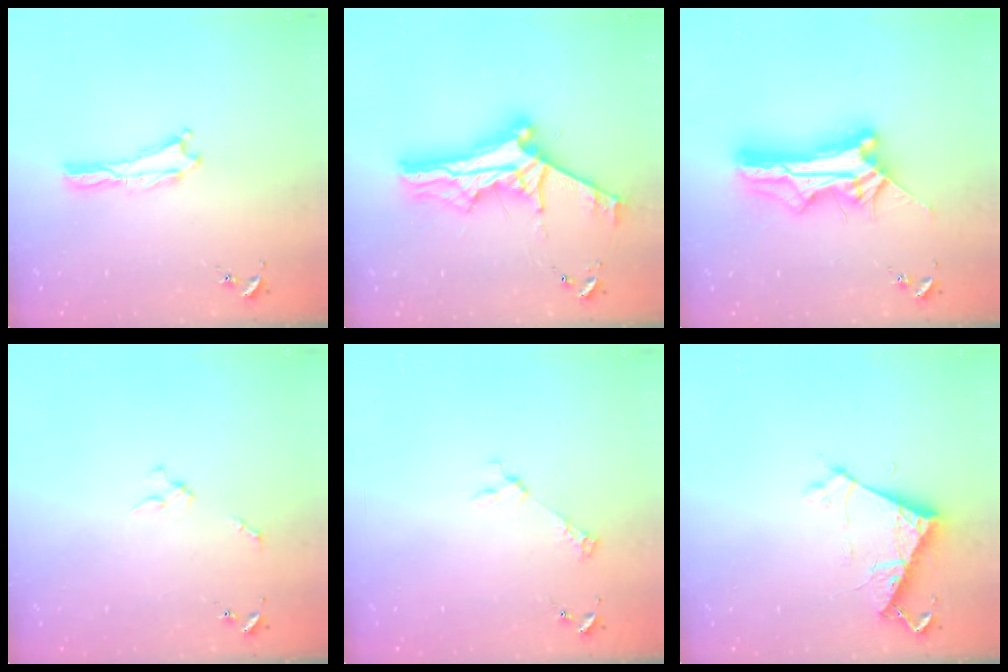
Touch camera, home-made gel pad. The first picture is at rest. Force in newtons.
{"total": 11.4, "press": 11.4, "slide": 1.1}
{"total": 13.0, "press": 12.9, "slide": 1.2}
{"total": 2.0, "press": 2.0, "slide": 0.2}
{"total": 2.6, "press": 2.6, "slide": 0.3}
{"total": 6.1, "press": 6.1, "slide": 0.4}